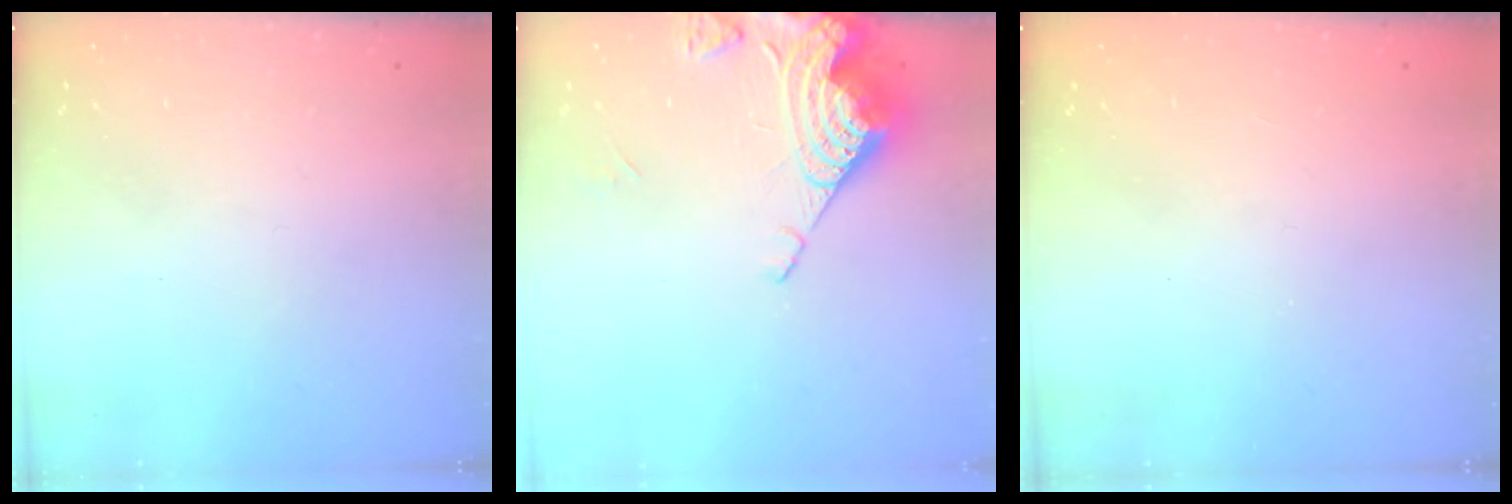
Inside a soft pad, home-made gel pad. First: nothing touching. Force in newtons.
{"total": 14.8, "press": 14.7, "slide": 1.4}
{"total": 1.0, "press": 0.9, "slide": 0.1}